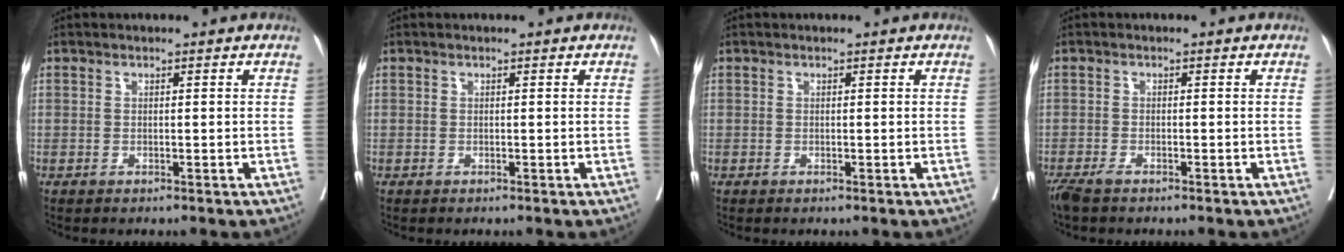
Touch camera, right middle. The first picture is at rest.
{"total": 0.0}
{"total": 0.0}
{"total": 2.5, "force": [-1.9, 0.7, 1.4], "torque": [-0.028, -0.006, -0.034]}